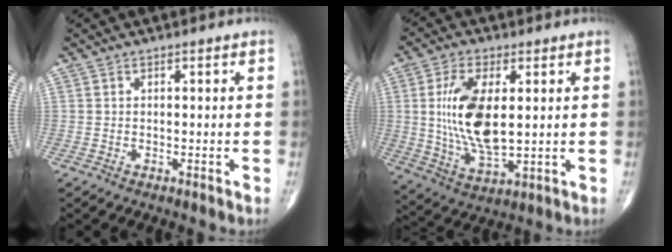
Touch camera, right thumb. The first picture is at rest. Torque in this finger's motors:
{"motor_torque": [2.44, 2.46, 1.86, 0.08, 0.19]}